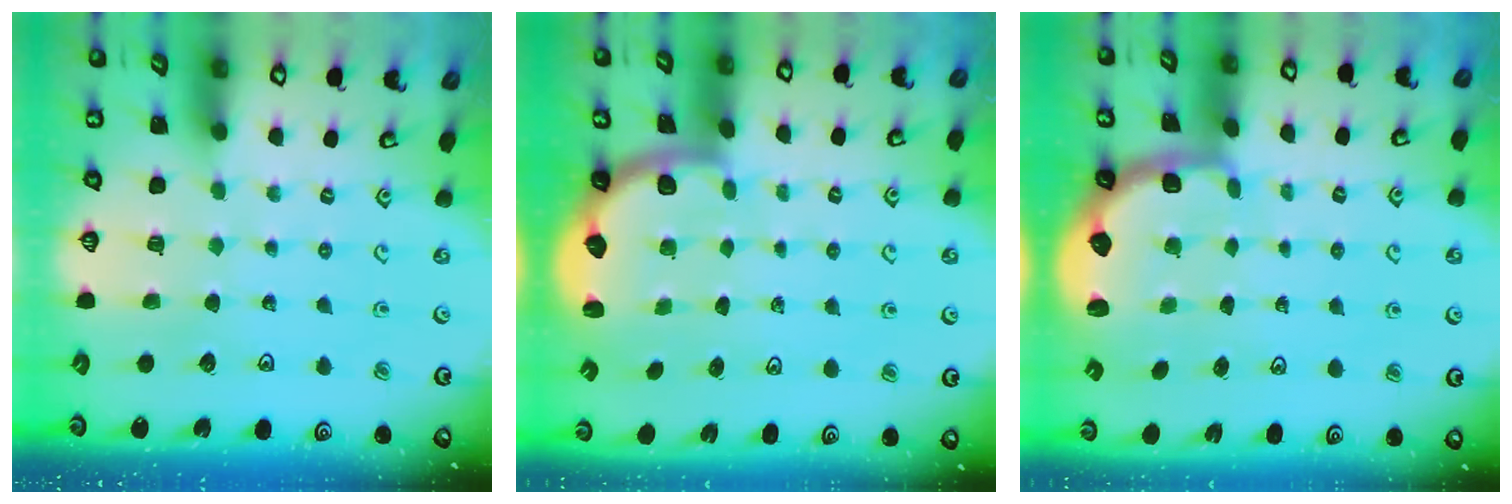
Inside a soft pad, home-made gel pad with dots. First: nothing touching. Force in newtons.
{"total": 2.1, "press": 1.9, "slide": 0.8}
{"total": 2.6, "press": 1.9, "slide": 1.7}